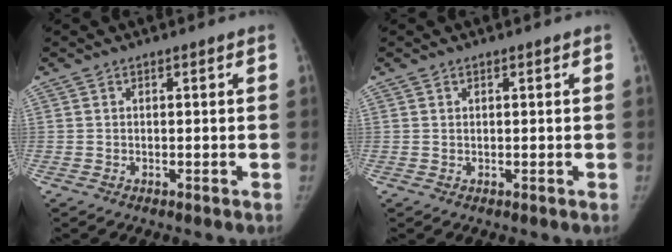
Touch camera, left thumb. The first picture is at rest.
{"total": 0.0}